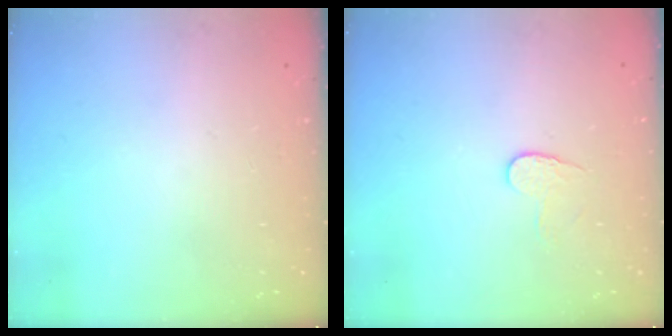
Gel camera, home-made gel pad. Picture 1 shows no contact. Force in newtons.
{"total": 3.7, "press": 3.7, "slide": 0.3}